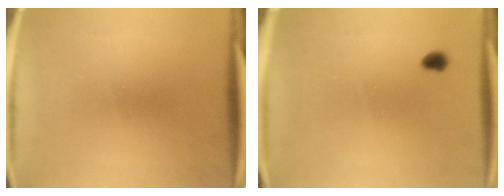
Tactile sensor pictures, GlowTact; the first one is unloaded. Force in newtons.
{"total": 1.3}